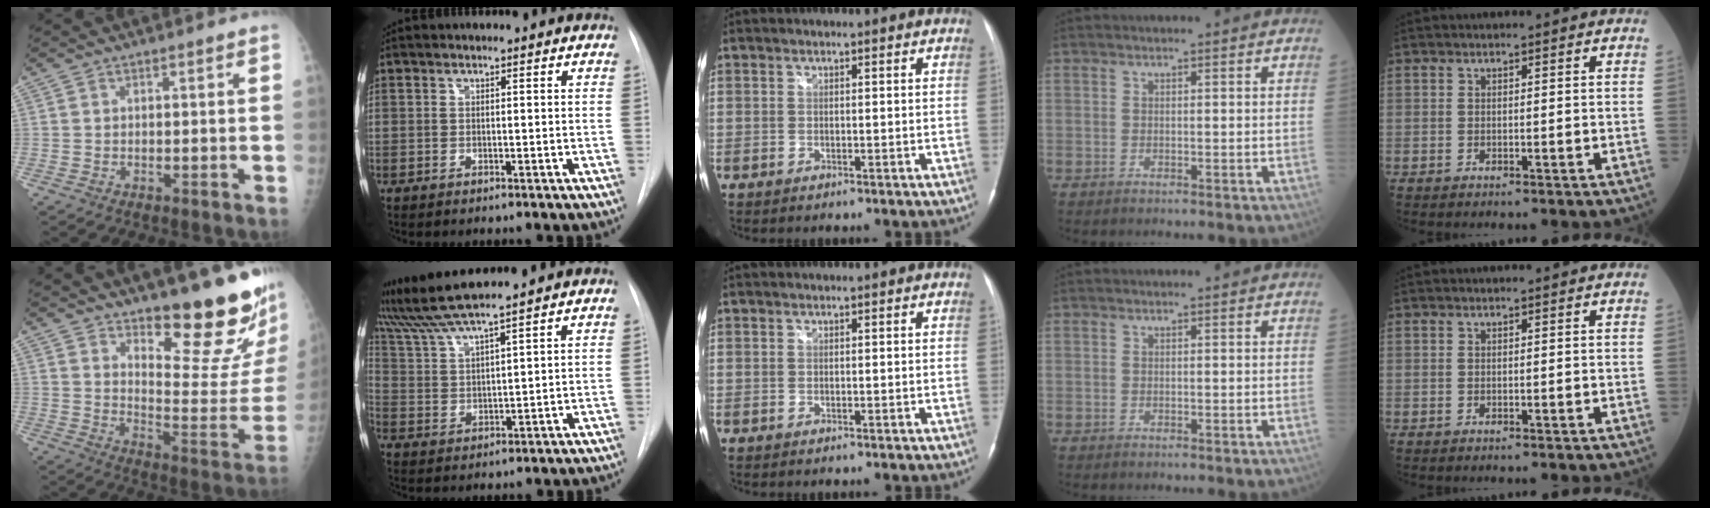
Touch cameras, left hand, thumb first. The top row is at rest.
{"thumb": {"total": 20.2, "force": [15.4, 4.3, 12.4], "torque": [-0.139, -0.145, 0.215]}, "index": {"total": 9.8, "force": [8.6, -1.6, 4.3], "torque": [-0.088, 0.022, 0.165]}}